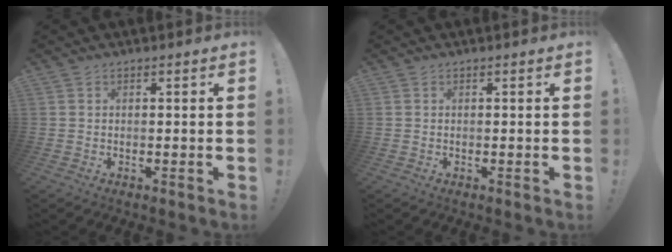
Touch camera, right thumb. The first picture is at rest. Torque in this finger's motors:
{"motor_torque": [-0.01, 0.01, 0.00, 0.00, 0.00]}